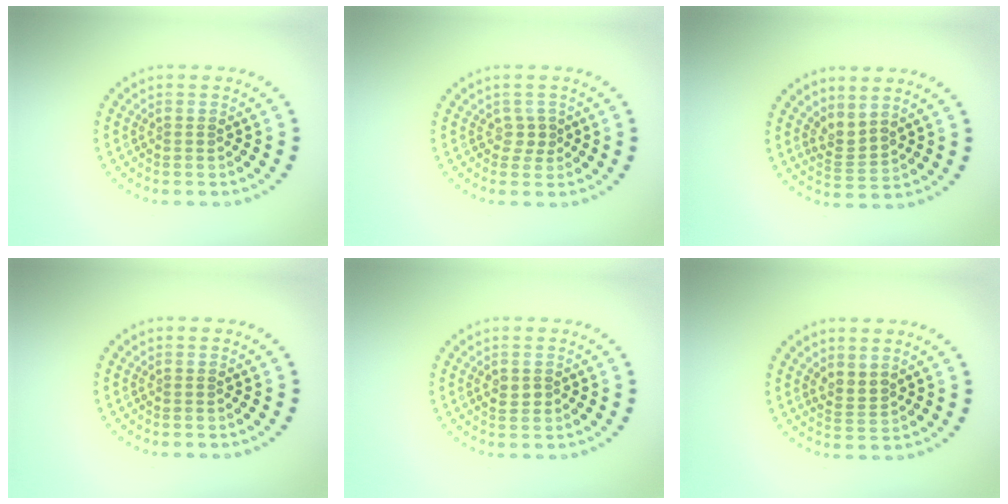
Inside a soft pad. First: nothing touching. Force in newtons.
{"total": 1.0, "press": 0.8, "slide": 0.6}
{"total": 2.3, "press": 1.6, "slide": 1.6}
{"total": 0.0}
{"total": 1.3, "press": 1.3, "slide": 0.1}
{"total": 1.8, "press": 1.4, "slide": 1.1}